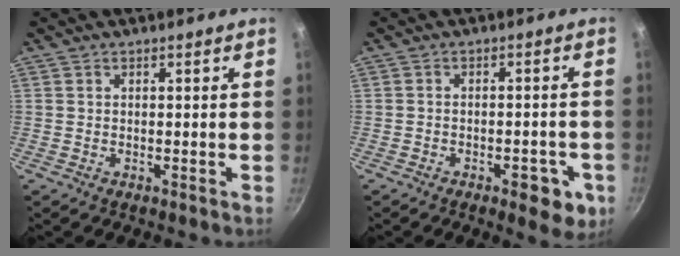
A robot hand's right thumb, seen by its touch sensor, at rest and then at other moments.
{"total": 6.7, "force": [-3.2, 2.9, 5.1], "torque": [-0.047, 0.014, -0.038]}